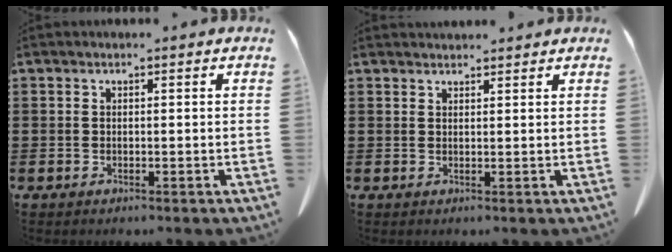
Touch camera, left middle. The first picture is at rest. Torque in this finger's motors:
{"motor_torque": [0.46, 0.29, 0.06, 0.04]}